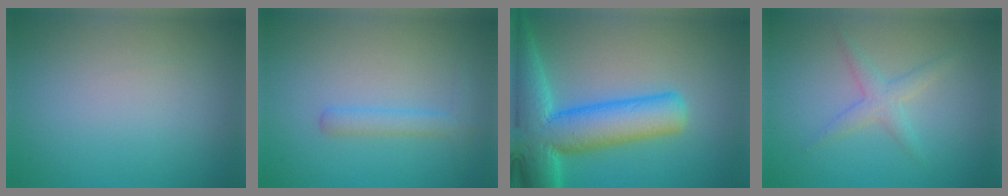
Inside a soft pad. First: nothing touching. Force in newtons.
{"total": 1.9, "press": 1.9, "slide": 0.2}
{"total": 11.2, "press": 11.2, "slide": 0.7}
{"total": 2.0, "press": 2.0, "slide": 0.0}